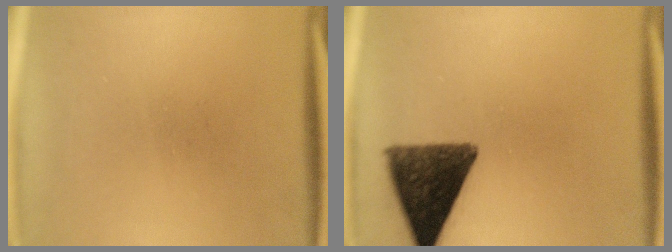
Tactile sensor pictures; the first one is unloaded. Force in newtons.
{"total": 12.0}